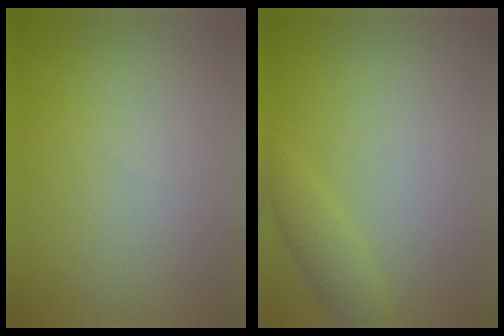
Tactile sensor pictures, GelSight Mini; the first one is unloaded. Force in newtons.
{"total": 1.9, "press": 1.9, "slide": 0.1}